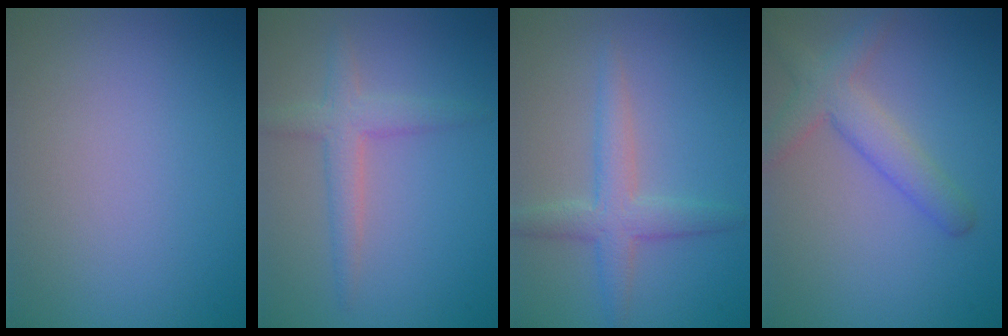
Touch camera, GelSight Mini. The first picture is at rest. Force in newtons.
{"total": 2.9, "press": 2.9, "slide": 0.2}
{"total": 3.4, "press": 3.4, "slide": 0.2}
{"total": 3.8, "press": 3.8, "slide": 0.2}